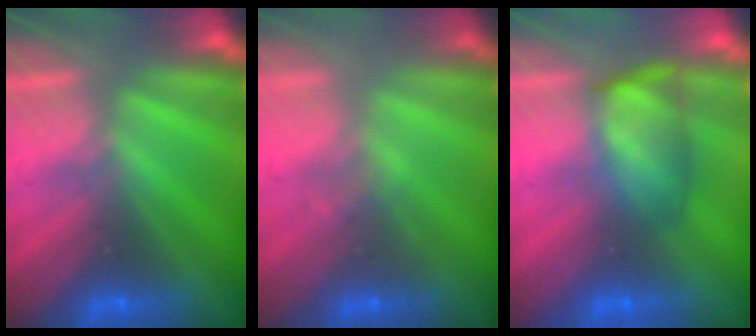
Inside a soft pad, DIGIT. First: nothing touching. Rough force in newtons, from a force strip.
{"total": 2.2}
{"total": 4.5}